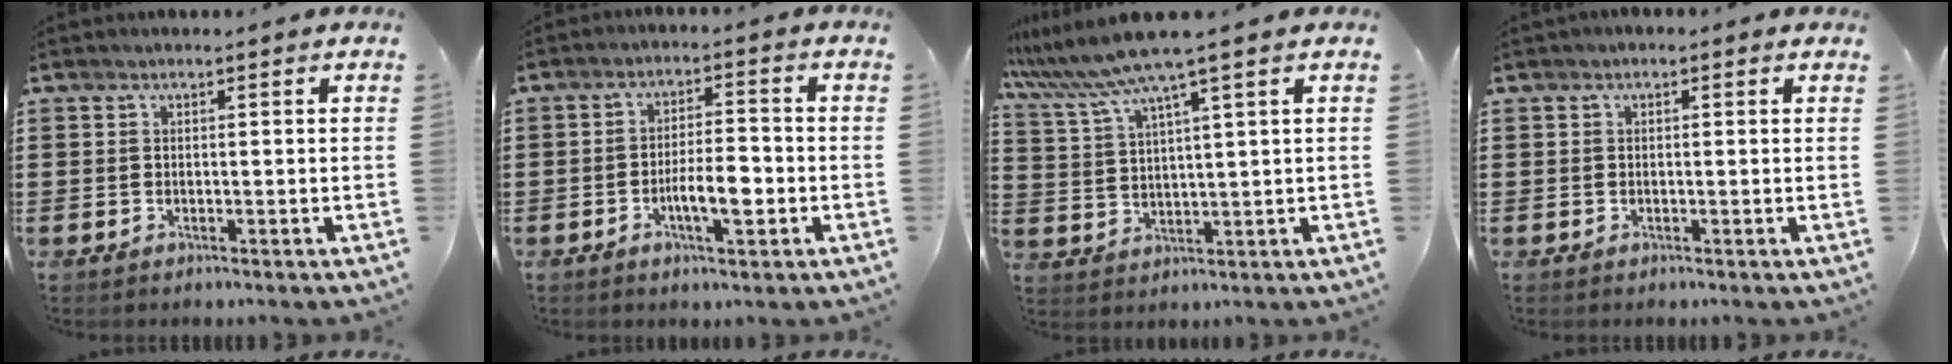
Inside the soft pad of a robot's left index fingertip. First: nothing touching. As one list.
[{"total": 6.3, "force": [-1.9, 2.1, 5.6], "torque": [-0.093, 0.002, -0.036]}, {"total": 7.4, "force": [5.6, -0.6, 4.8], "torque": [-0.118, -0.030, 0.094]}, {"total": 0.6, "force": [-0.1, 0.4, 0.4], "torque": [-0.008, 0.003, -0.004]}]